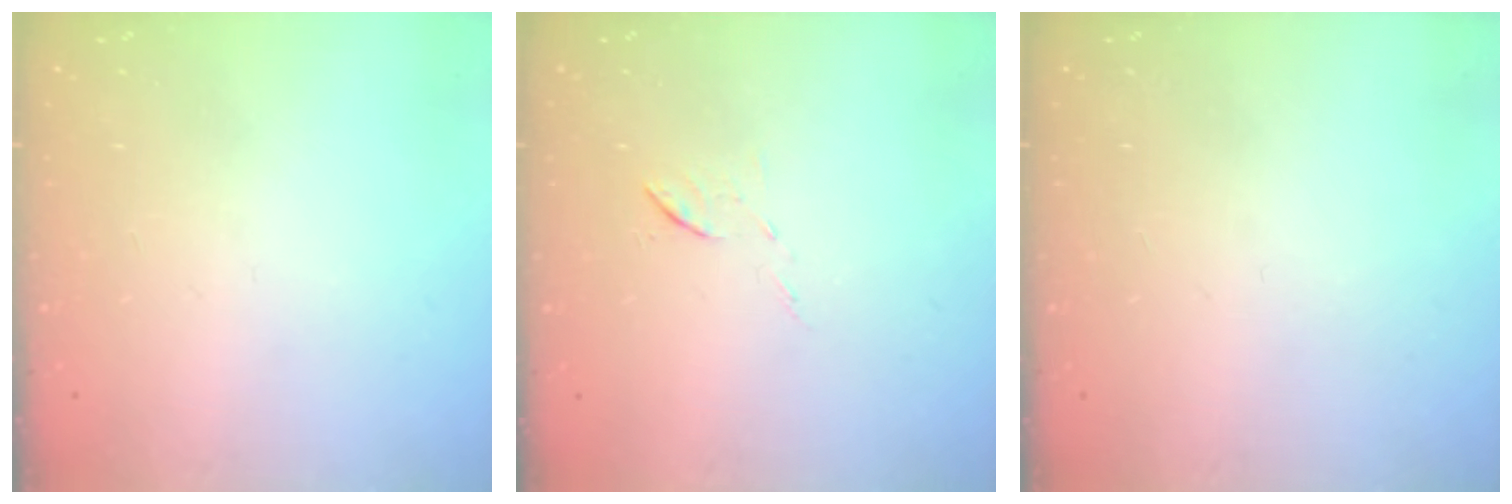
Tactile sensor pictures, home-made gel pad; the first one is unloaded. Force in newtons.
{"total": 5.3, "press": 5.3, "slide": 0.6}
{"total": 0.0}